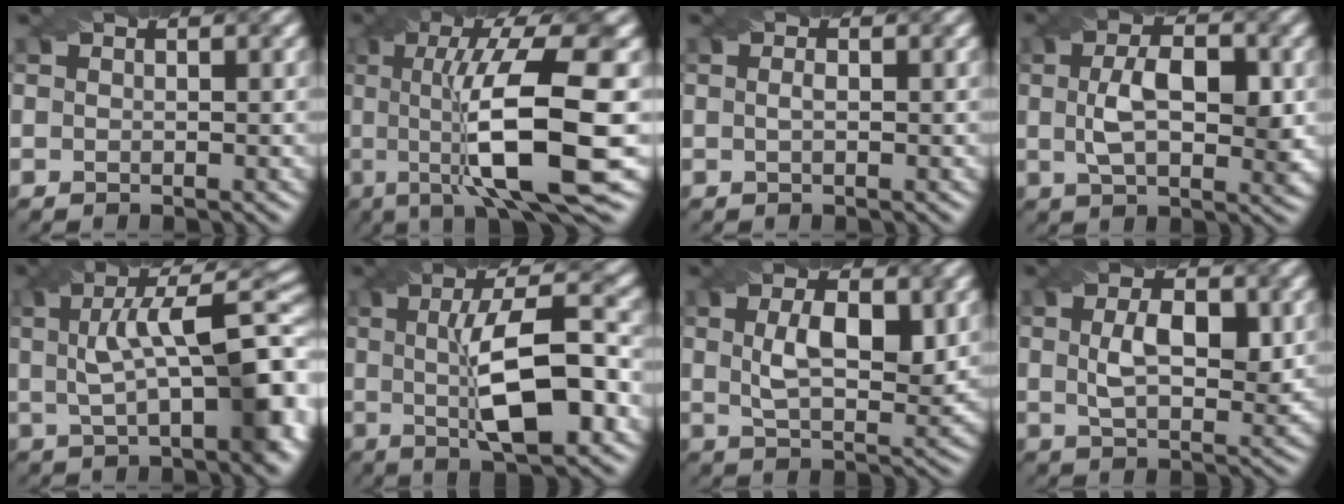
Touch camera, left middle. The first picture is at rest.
{"total": 13.4, "force": [-0.8, 3.1, 13.0], "torque": [-0.196, 0.001, -0.017]}
{"total": 0.8, "force": [-0.1, 0.2, 0.7], "torque": [-0.018, 0.002, 0.000]}
{"total": 6.1, "force": [0.5, 2.9, 5.4], "torque": [-0.094, 0.002, 0.008]}
{"total": 11.9, "force": [1.4, 4.1, 11.1], "torque": [-0.166, 0.011, 0.023]}
{"total": 9.8, "force": [-0.2, 2.7, 9.4], "torque": [-0.142, 0.009, -0.006]}
{"total": 5.7, "force": [1.3, 2.5, 4.9], "torque": [-0.094, -0.002, 0.027]}
{"total": 5.0, "force": [0.9, 2.5, 4.3], "torque": [-0.083, 0.000, 0.018]}